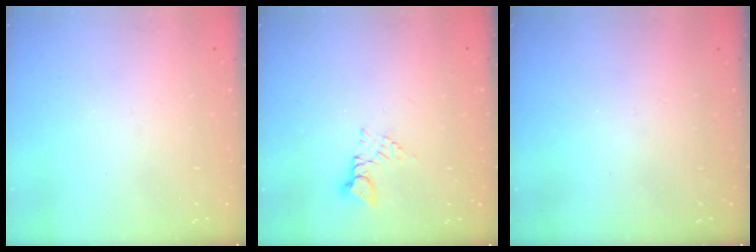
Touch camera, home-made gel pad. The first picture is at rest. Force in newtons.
{"total": 2.8, "press": 2.8, "slide": 0.5}
{"total": 0.0}